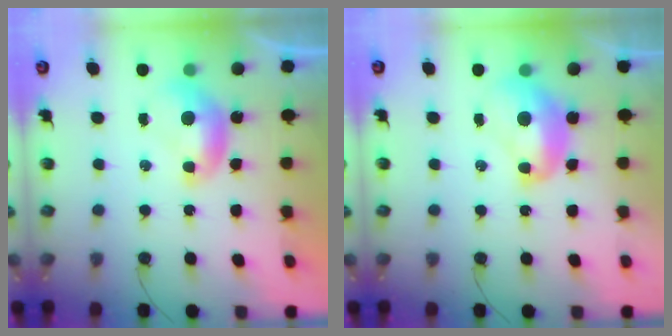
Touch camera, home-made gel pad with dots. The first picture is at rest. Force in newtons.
{"total": 3.1, "press": 3.1, "slide": 0.5}